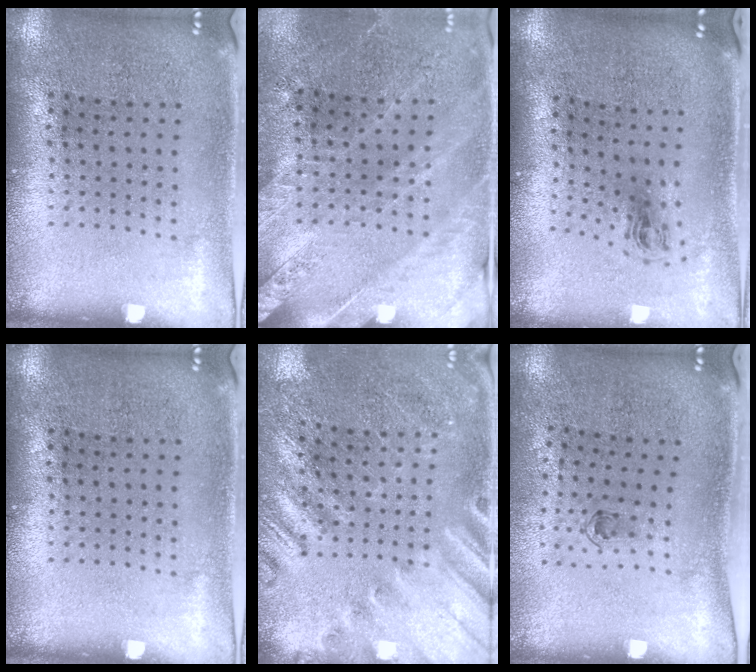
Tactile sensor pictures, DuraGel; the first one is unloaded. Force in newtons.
{"total": 2.6, "press": 2.6, "slide": 0.4}
{"total": 0.9, "press": 0.4, "slide": 0.8}
{"total": 0.0}
{"total": 2.3, "press": 2.2, "slide": 0.6}
{"total": 0.7, "press": 0.4, "slide": 0.6}